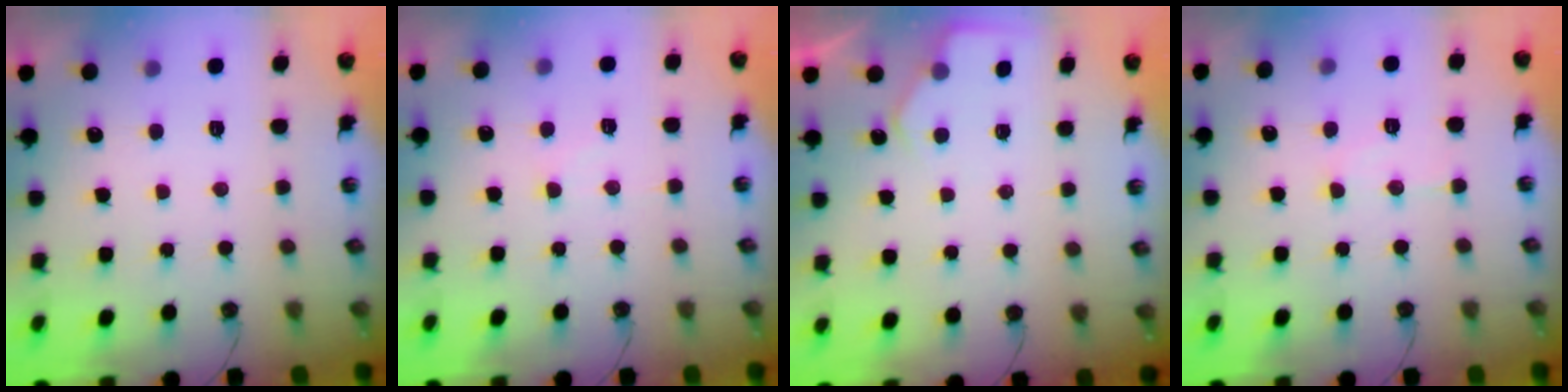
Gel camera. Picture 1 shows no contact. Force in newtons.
{"total": 5.5, "press": 5.5, "slide": 0.7}
{"total": 4.2, "press": 4.2, "slide": 0.4}
{"total": 8.0, "press": 8.0, "slide": 0.7}